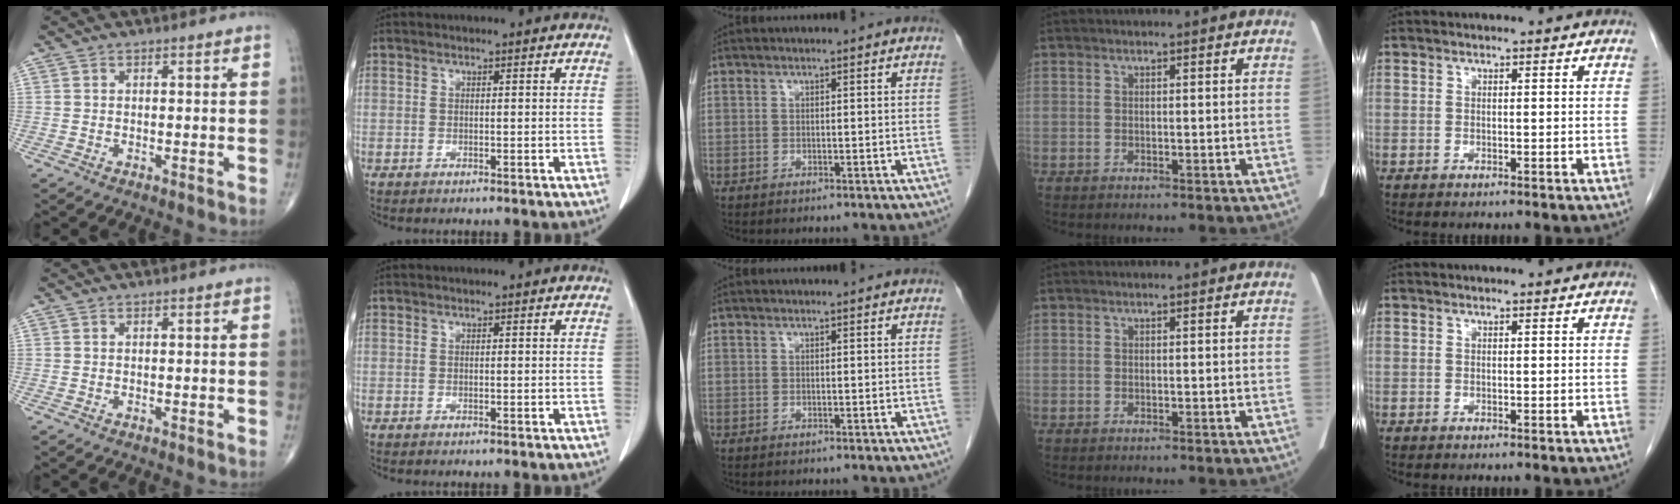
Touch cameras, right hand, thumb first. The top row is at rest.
{}